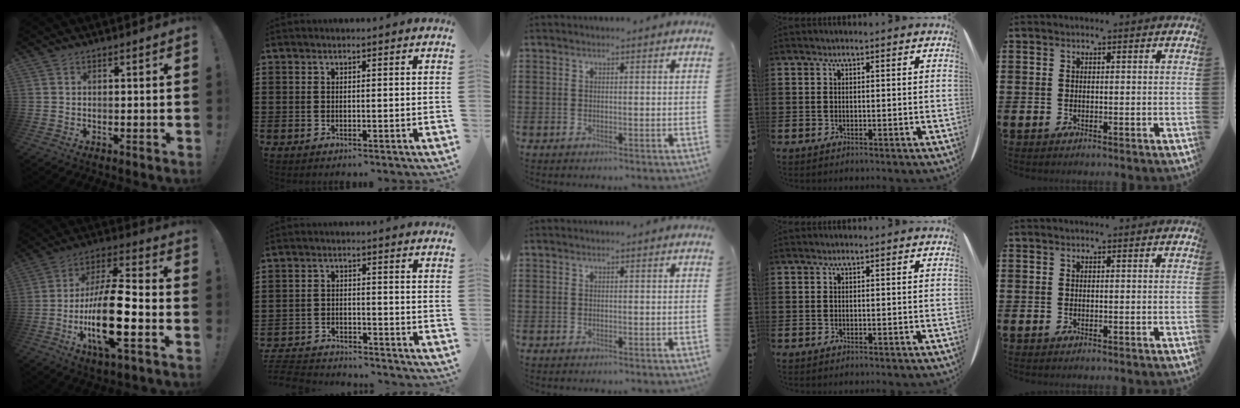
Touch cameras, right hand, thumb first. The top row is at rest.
{"thumb": {"total": 19.7, "force": [-5.3, 6.1, 18.0], "torque": [-0.343, 0.018, -0.088]}, "index": {"total": 4.0, "force": [-4.0, 0.3, 0.3], "torque": [-0.022, -0.004, -0.089]}}